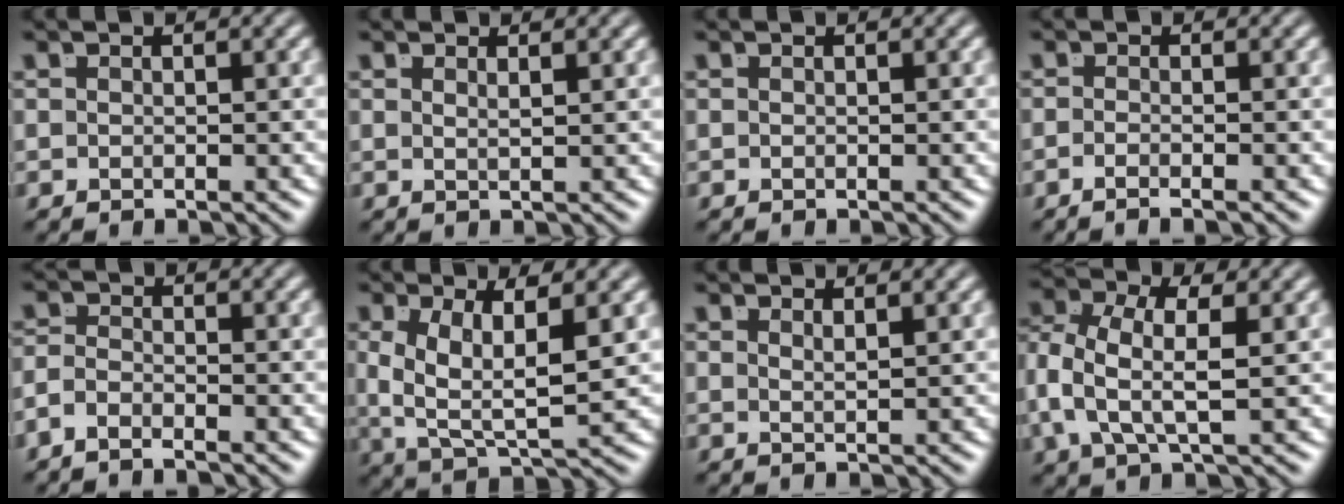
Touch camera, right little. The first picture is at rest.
{"total": 1.5, "force": [0.5, -1.3, 0.4], "torque": [-0.003, -0.009, 0.017]}
{"total": 0.0}
{"total": 1.9, "force": [-1.4, -0.6, 1.1], "torque": [-0.017, -0.003, -0.027]}
{"total": 2.1, "force": [-1.9, 0.6, 0.9], "torque": [-0.022, -0.015, -0.031]}
{"total": 6.0, "force": [0.3, 2.9, 5.2], "torque": [-0.110, -0.034, 0.030]}
{"total": 1.6, "force": [0.8, -1.4, 0.4], "torque": [-0.004, -0.010, 0.024]}
{"total": 5.4, "force": [0.6, 3.2, 4.3], "torque": [-0.110, -0.023, 0.018]}